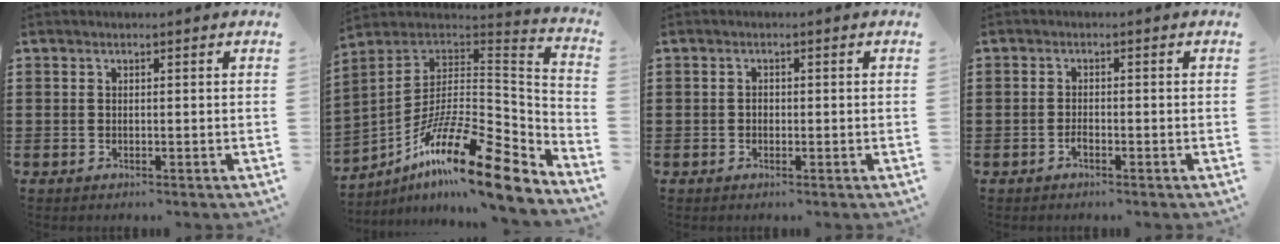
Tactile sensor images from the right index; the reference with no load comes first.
{"total": 18.7, "force": [-11.9, 4.4, 13.8], "torque": [-0.237, 0.020, -0.213]}
{"total": 0.8, "force": [-0.2, 0.6, 0.5], "torque": [-0.012, 0.000, -0.004]}
{"total": 1.2, "force": [-0.8, 0.5, 0.7], "torque": [-0.017, -0.004, -0.013]}